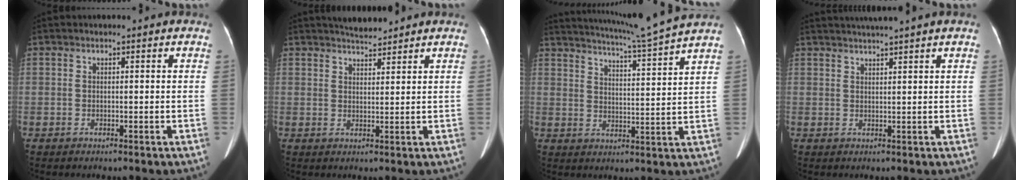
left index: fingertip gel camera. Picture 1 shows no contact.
{"total": 3.6, "force": [3.5, 0.4, 1.0], "torque": [-0.017, 0.011, 0.059]}
{"total": 12.2, "force": [11.1, -2.9, 4.2], "torque": [-0.080, -0.033, 0.162]}
{"total": 4.6, "force": [4.0, -1.1, 2.1], "torque": [-0.028, 0.021, 0.061]}